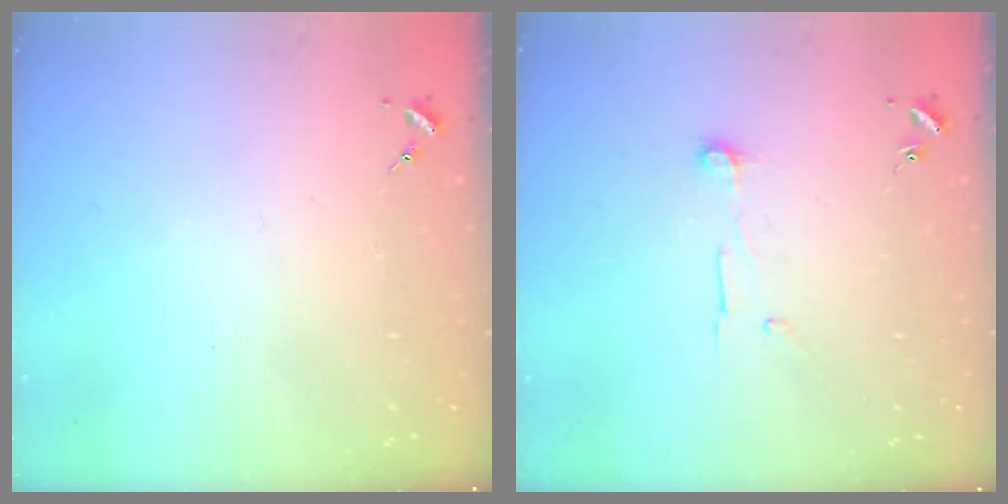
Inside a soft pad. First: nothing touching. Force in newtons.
{"total": 7.3, "press": 7.3, "slide": 0.4}